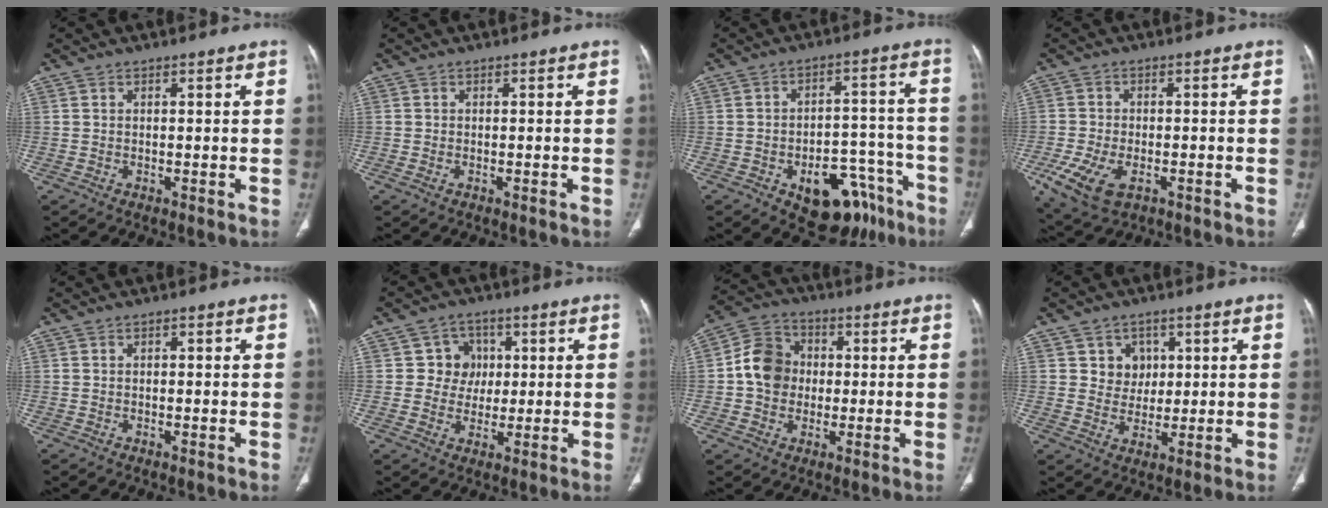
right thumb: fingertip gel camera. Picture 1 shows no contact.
{"total": 0.9, "force": [-0.4, 0.4, 0.8], "torque": [-0.017, 0.005, -0.003]}
{"total": 15.8, "force": [-9.0, 9.1, 9.4], "torque": [-0.077, 0.073, -0.118]}
{"total": 9.8, "force": [-4.2, 5.4, 7.0], "torque": [-0.149, 0.000, -0.069]}
{"total": 0.6, "force": [0.1, 0.3, 0.5], "torque": [-0.009, 0.003, 0.002]}
{"total": 6.3, "force": [1.1, 6.1, 1.3], "torque": [0.023, 0.009, 0.011]}
{"total": 9.7, "force": [0.0, 8.4, 4.8], "torque": [-0.066, 0.023, -0.011]}
{"total": 5.4, "force": [1.8, 4.9, 1.4], "torque": [0.011, -0.003, 0.028]}